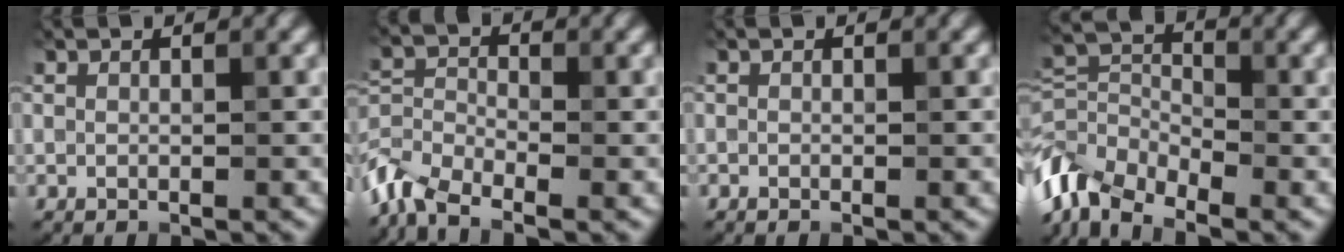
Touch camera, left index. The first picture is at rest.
{"total": 5.2, "force": [-3.9, 2.1, 2.7], "torque": [-0.062, -0.001, -0.095]}
{"total": 0.0}
{"total": 7.1, "force": [-4.9, 3.6, 3.6], "torque": [-0.077, 0.000, -0.114]}